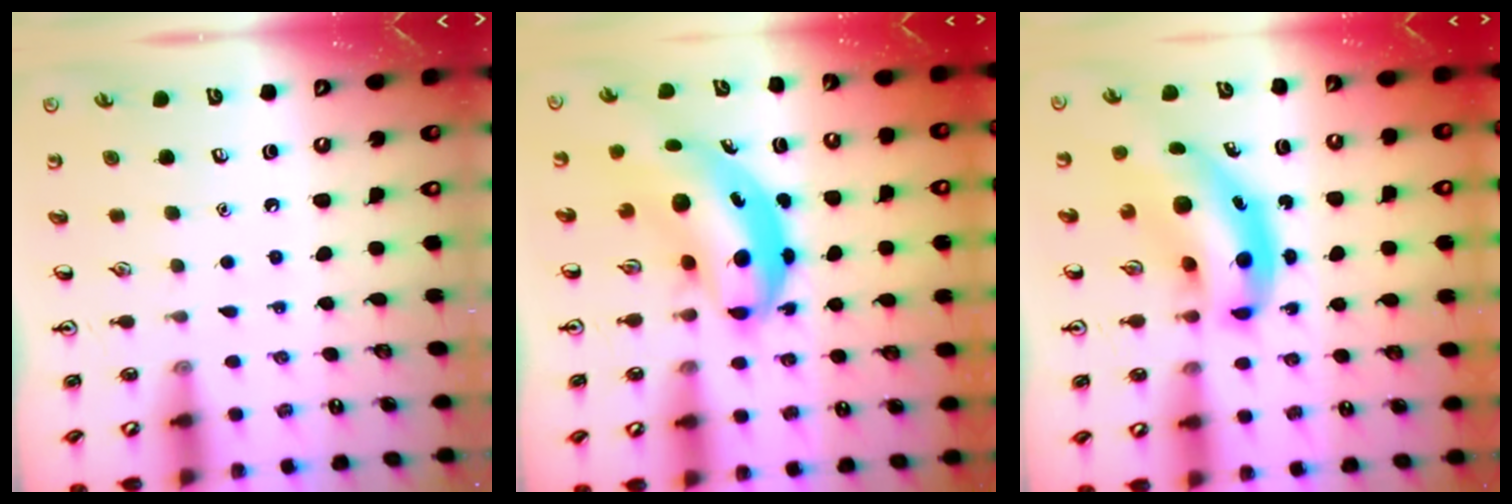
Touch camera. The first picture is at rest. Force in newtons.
{"total": 7.7, "press": 7.5, "slide": 1.9}
{"total": 11.0, "press": 10.4, "slide": 3.7}